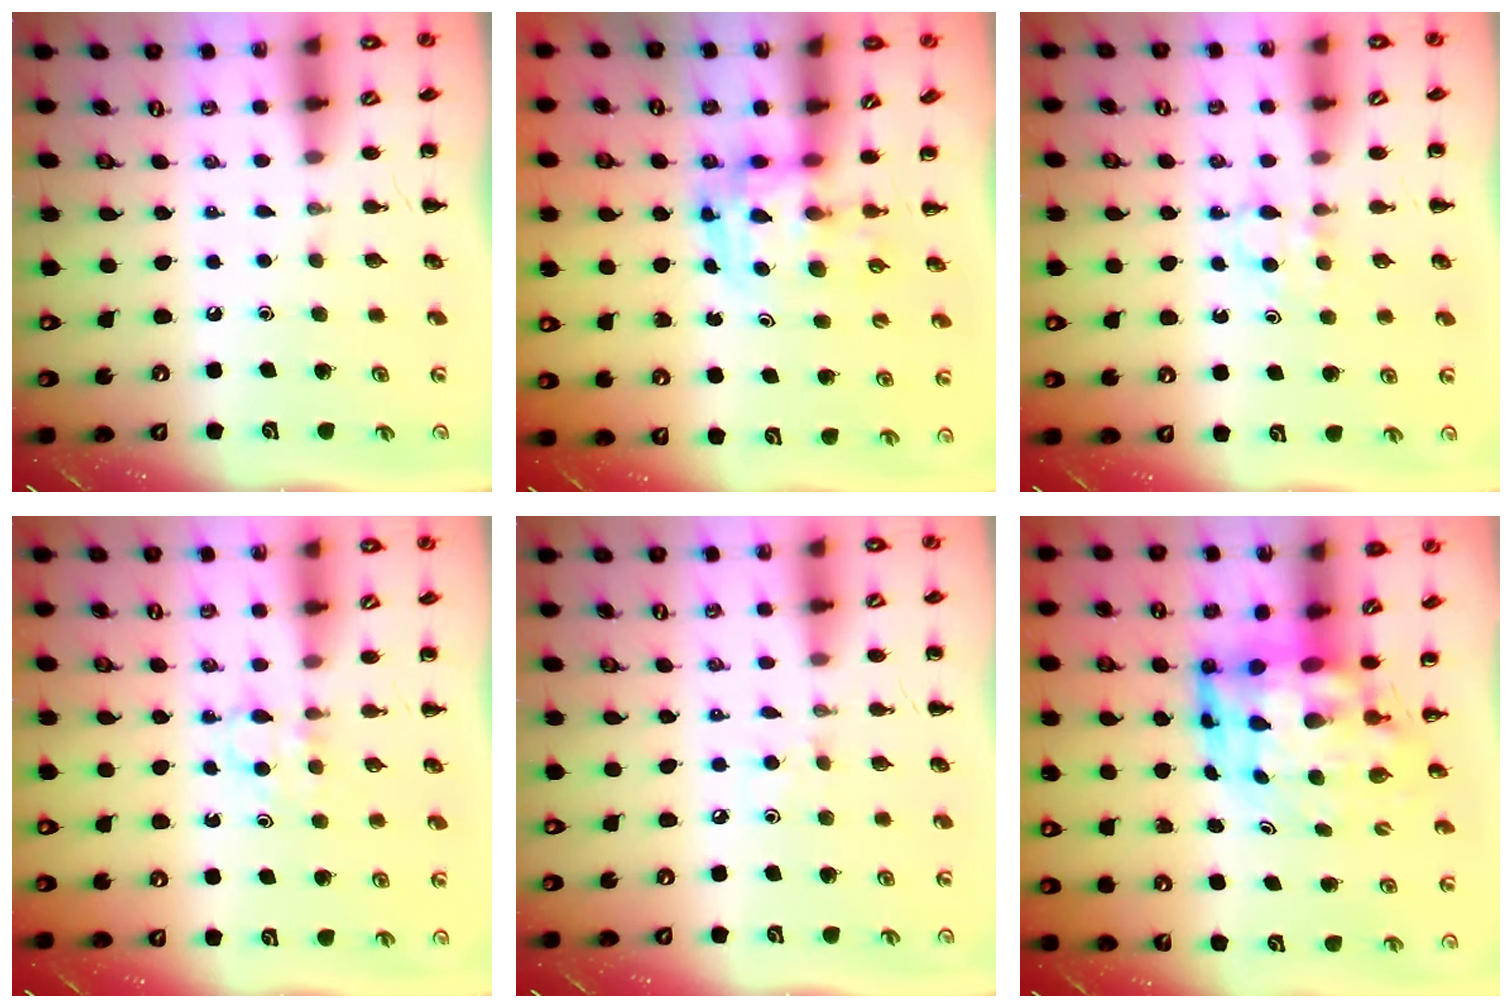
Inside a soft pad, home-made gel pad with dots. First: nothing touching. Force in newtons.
{"total": 3.7, "press": 3.7, "slide": 0.6}
{"total": 3.4, "press": 3.2, "slide": 1.1}
{"total": 3.4, "press": 3.2, "slide": 1.1}
{"total": 2.9, "press": 2.7, "slide": 1.1}
{"total": 7.6, "press": 7.2, "slide": 2.4}